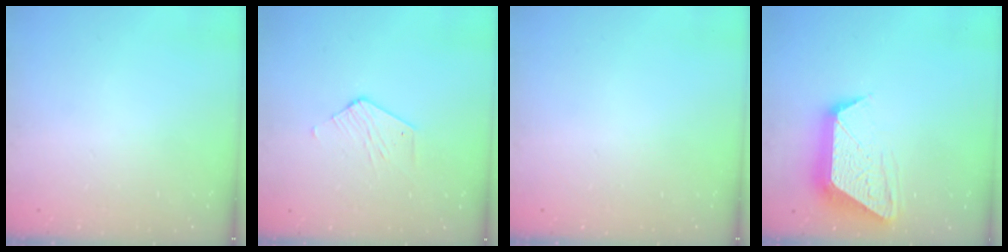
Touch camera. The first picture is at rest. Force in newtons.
{"total": 3.9, "press": 3.9, "slide": 0.3}
{"total": 0.0}
{"total": 13.4, "press": 13.4, "slide": 0.9}